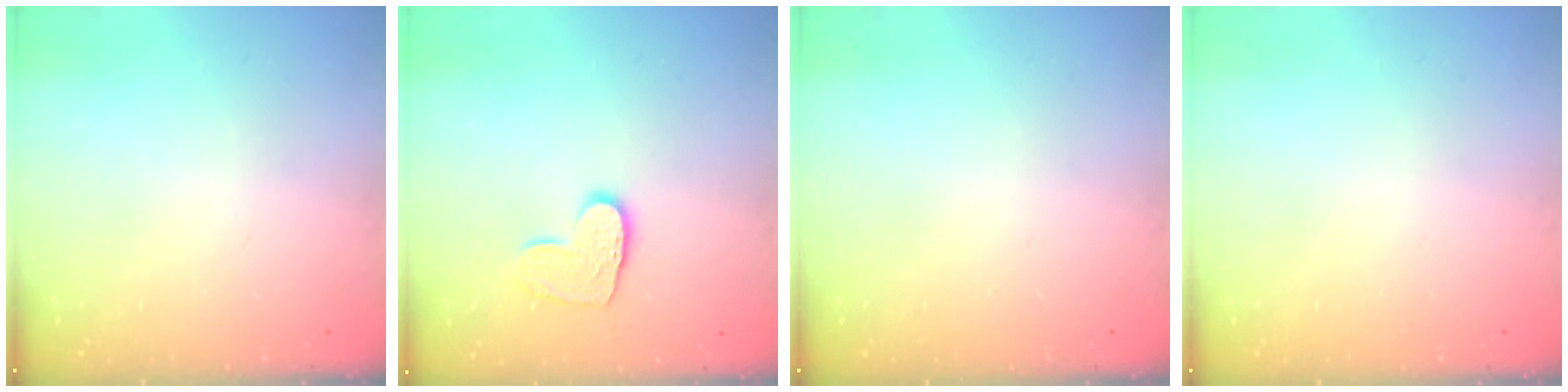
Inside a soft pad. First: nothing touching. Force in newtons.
{"total": 9.1, "press": 9.1, "slide": 0.2}
{"total": 0.0}
{"total": 0.0}